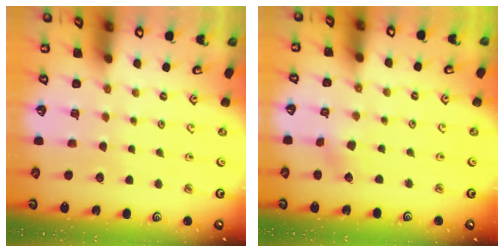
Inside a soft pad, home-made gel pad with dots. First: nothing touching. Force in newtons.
{"total": 1.8, "press": 1.7, "slide": 0.6}